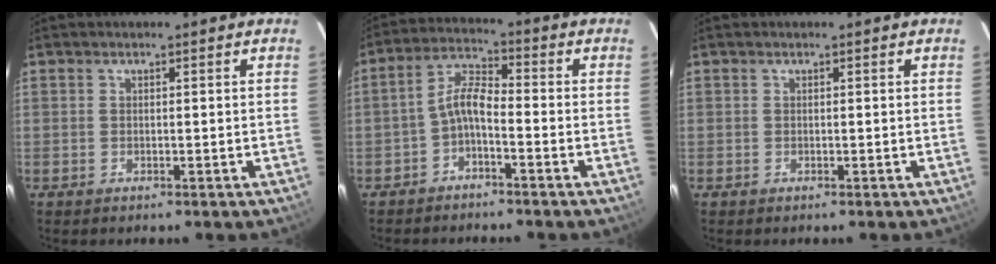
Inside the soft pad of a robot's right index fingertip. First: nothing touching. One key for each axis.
{"total": 4.8, "fx": -2.6, "fy": 1.5, "fz": 3.7, "tx": -0.088, "ty": 0.018, "tz": -0.052}
{"total": 0.0}